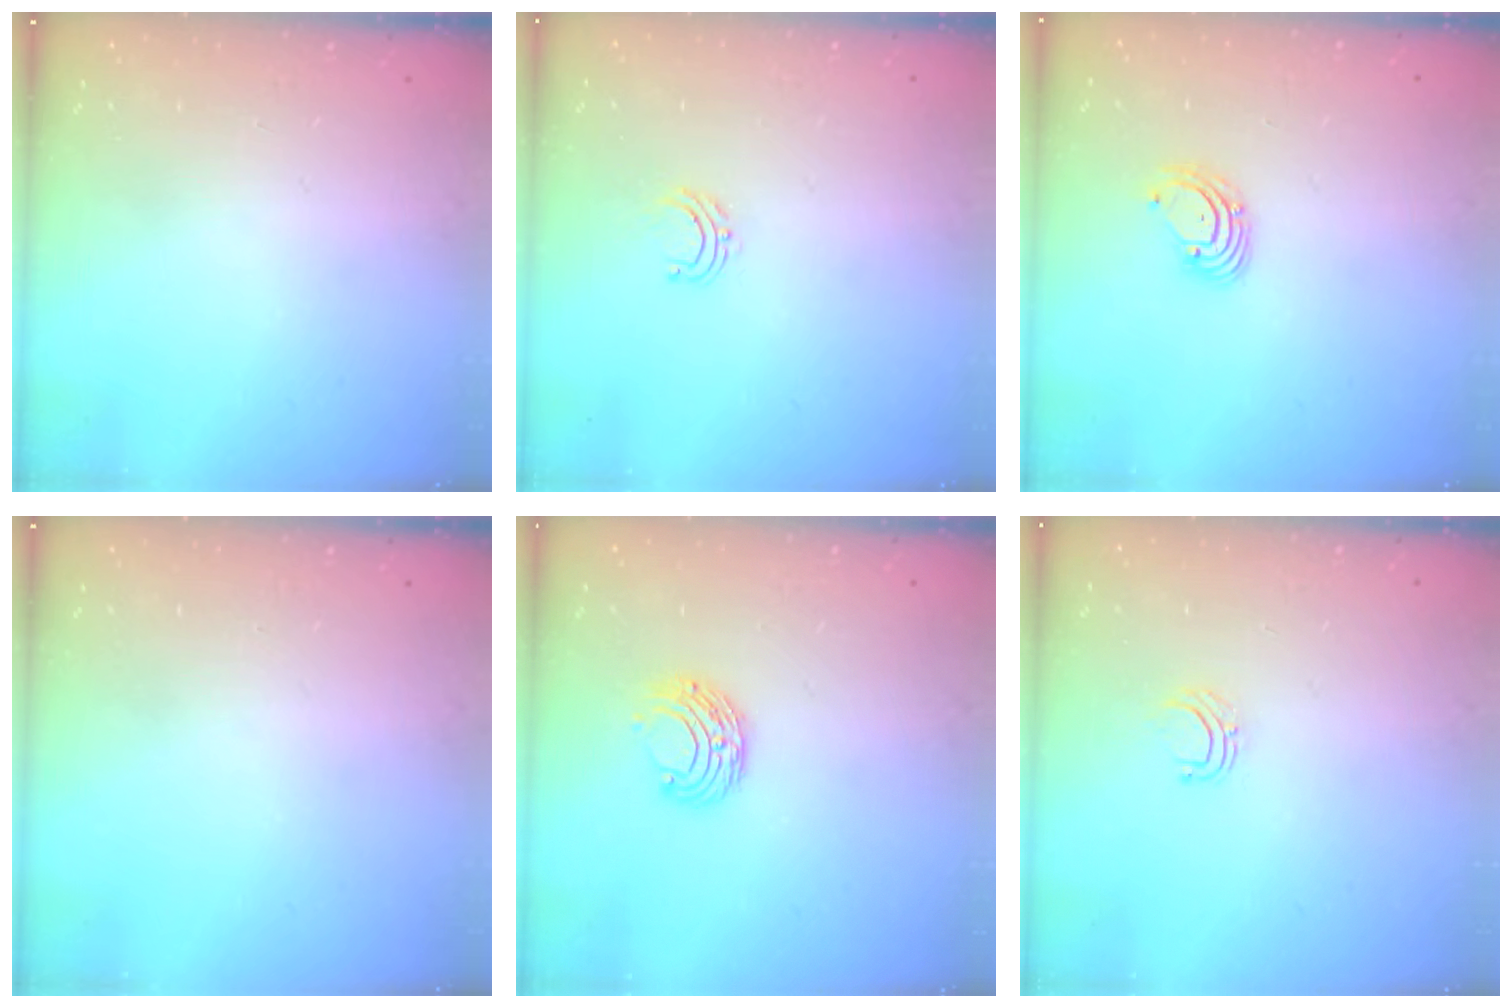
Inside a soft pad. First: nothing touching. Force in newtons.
{"total": 4.3, "press": 4.3, "slide": 0.3}
{"total": 2.6, "press": 2.6, "slide": 0.1}
{"total": 0.0}
{"total": 7.5, "press": 7.5, "slide": 0.7}
{"total": 3.8, "press": 3.8, "slide": 0.2}